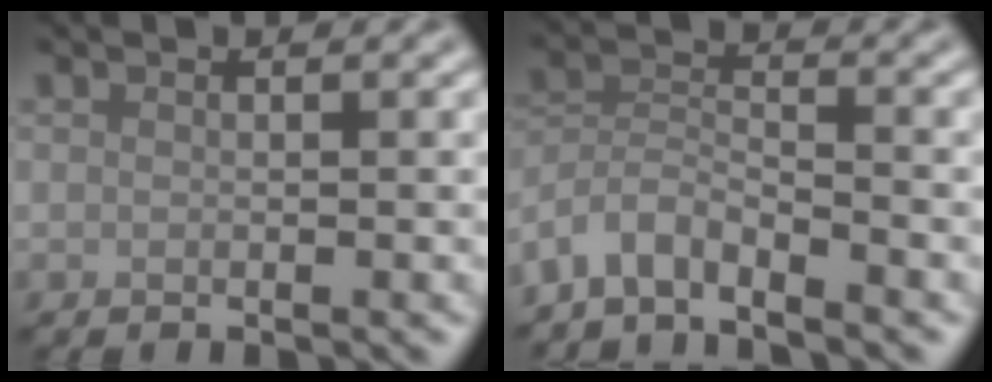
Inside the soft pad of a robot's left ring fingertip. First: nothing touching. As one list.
[{"total": 3.7, "force": [-3.4, 0.8, 1.3], "torque": [-0.025, 0.001, -0.078]}]